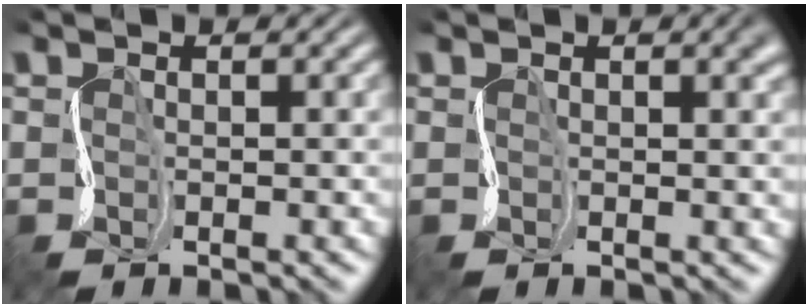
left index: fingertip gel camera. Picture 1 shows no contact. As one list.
[{"total": 2.5, "force": [0.7, 1.1, 2.2], "torque": [-0.018, 0.001, 0.009]}]